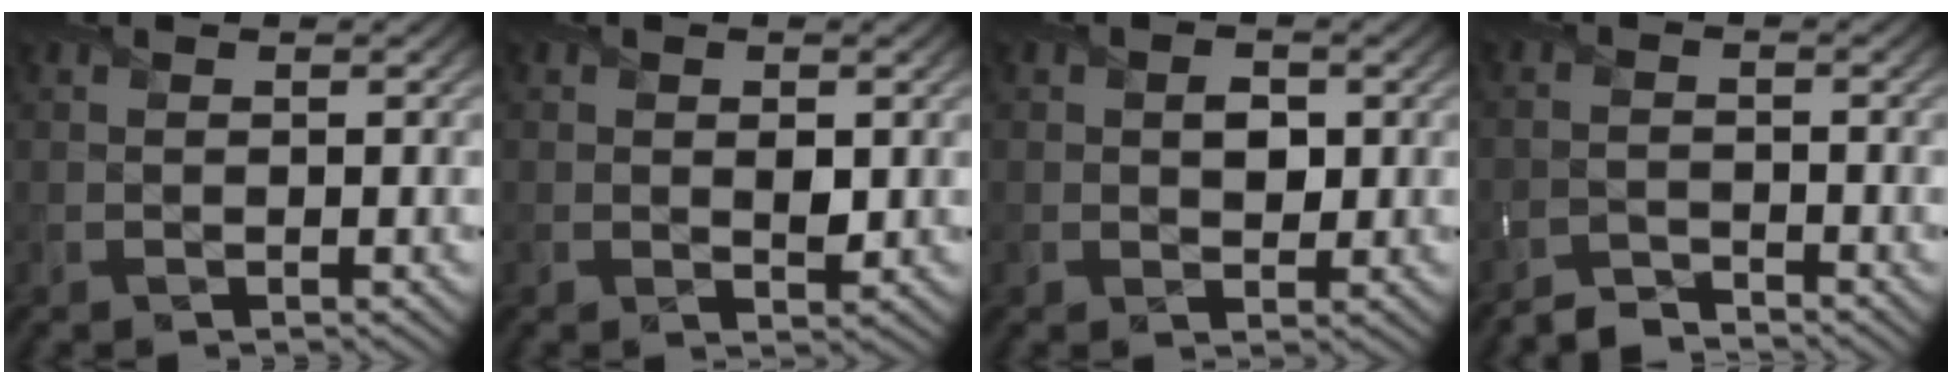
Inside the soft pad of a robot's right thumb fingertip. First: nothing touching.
{"total": 2.0, "force": [0.2, 1.4, 1.4], "torque": [-0.029, -0.007, 0.007]}
{"total": 2.8, "force": [0.4, 2.1, 1.7], "torque": [-0.032, -0.006, 0.005]}
{"total": 2.4, "force": [-2.3, 0.2, 0.2], "torque": [0.000, 0.000, -0.052]}